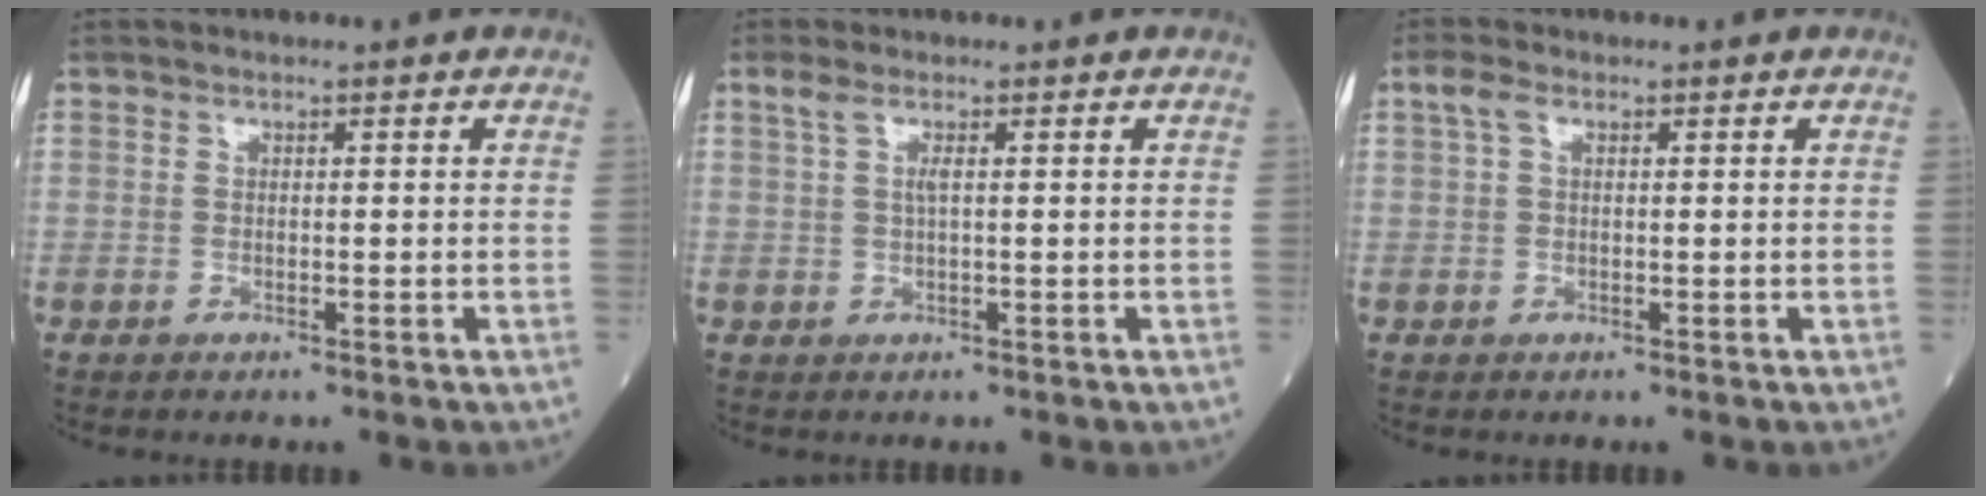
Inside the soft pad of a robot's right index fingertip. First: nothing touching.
{"total": 2.3, "force": [1.0, 0.2, 2.0], "torque": [-0.057, 0.019, 0.022]}
{"total": 2.0, "force": [0.9, 0.9, 1.6], "torque": [-0.042, 0.023, 0.021]}